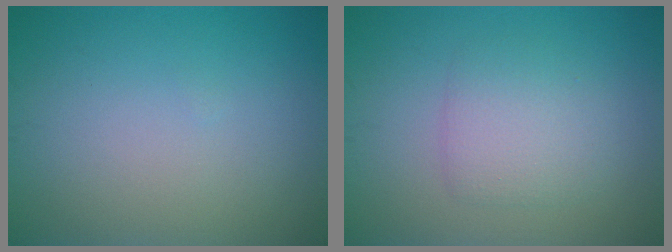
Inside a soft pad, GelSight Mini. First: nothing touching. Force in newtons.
{"total": 2.8, "press": 2.8, "slide": 0.0}